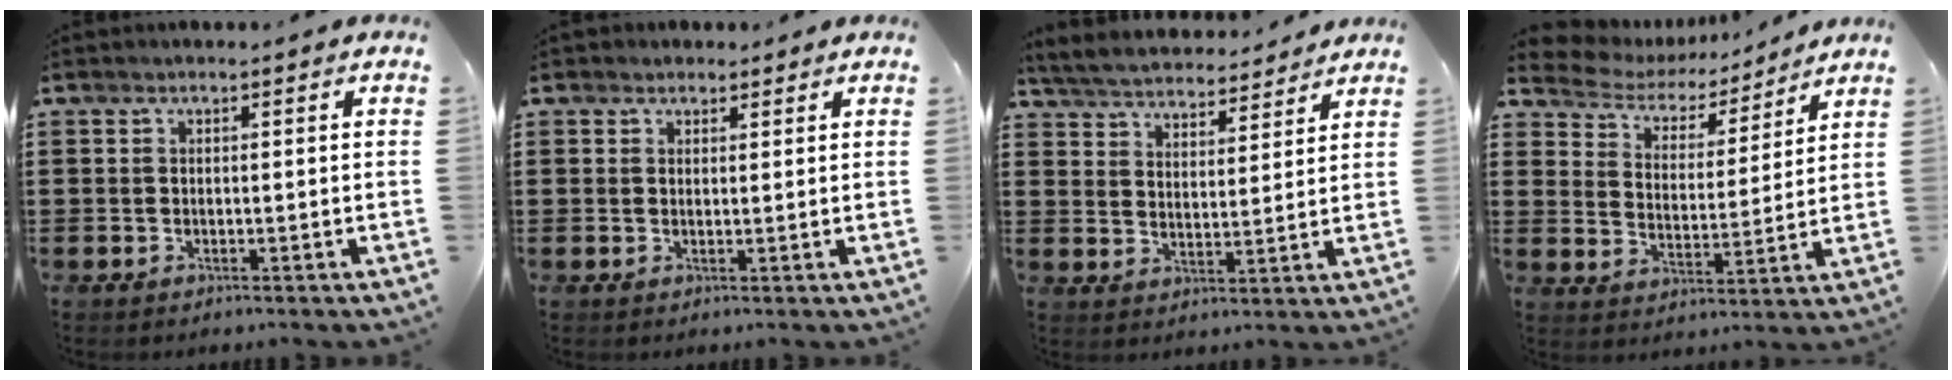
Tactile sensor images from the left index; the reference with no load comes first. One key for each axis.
{"total": 1.6, "fx": 1.3, "fy": 0.8, "fz": 0.1, "tx": -0.006, "ty": 0.005, "tz": 0.027}
{"total": 4.8, "fx": 4.7, "fy": 0.3, "fz": 0.3, "tx": -0.032, "ty": -0.029, "tz": 0.082}
{"total": 5.7, "fx": 5.4, "fy": 1.7, "fz": 0.9, "tx": -0.051, "ty": -0.035, "tz": 0.091}